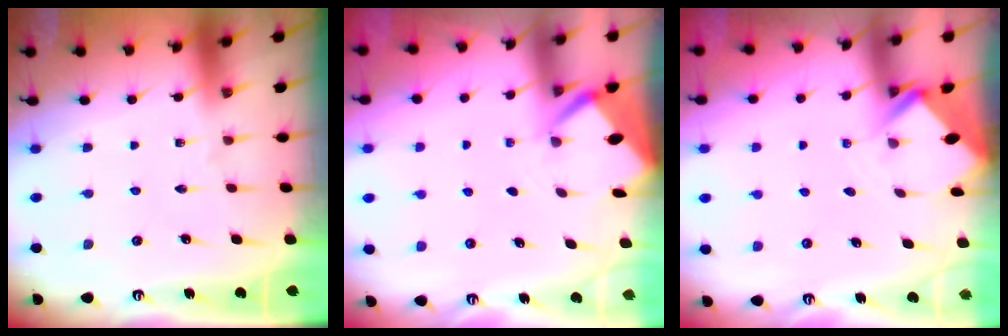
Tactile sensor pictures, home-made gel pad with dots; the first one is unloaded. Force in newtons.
{"total": 2.6, "press": 2.6, "slide": 0.3}
{"total": 2.6, "press": 2.6, "slide": 0.2}